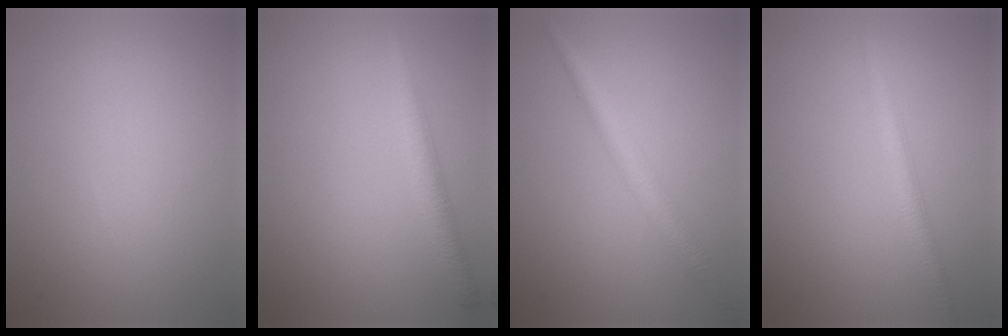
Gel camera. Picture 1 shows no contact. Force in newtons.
{"total": 2.8, "press": 2.8, "slide": 0.2}
{"total": 2.9, "press": 2.9, "slide": 0.1}
{"total": 2.6, "press": 2.6, "slide": 0.0}